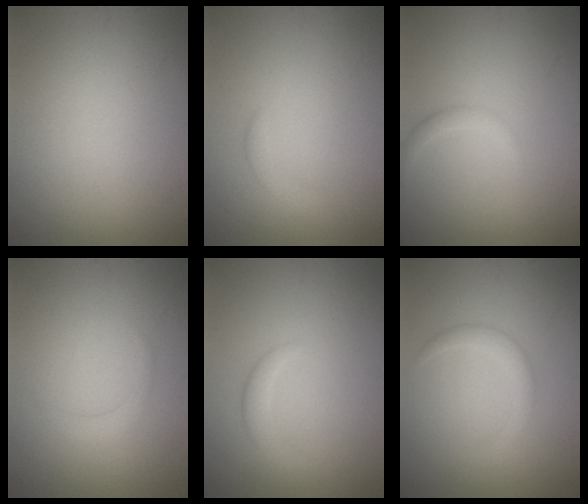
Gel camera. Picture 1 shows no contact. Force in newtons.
{"total": 1.1, "press": 1.1, "slide": 0.0}
{"total": 1.0, "press": 1.0, "slide": 0.1}
{"total": 1.1, "press": 1.1, "slide": 0.1}
{"total": 1.6, "press": 1.6, "slide": 0.1}
{"total": 1.8, "press": 1.8, "slide": 0.2}